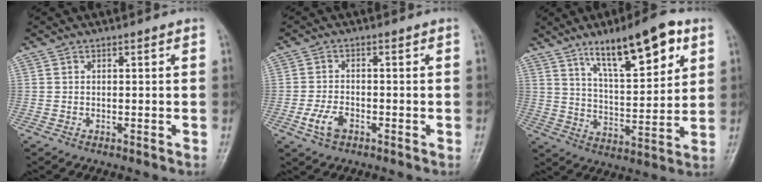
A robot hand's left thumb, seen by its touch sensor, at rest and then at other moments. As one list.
[{"total": 4.2, "force": [-1.9, 2.5, 2.8], "torque": [-0.057, 0.006, -0.036]}, {"total": 16.1, "force": [9.0, 4.9, 12.4], "torque": [-0.171, -0.040, 0.150]}]